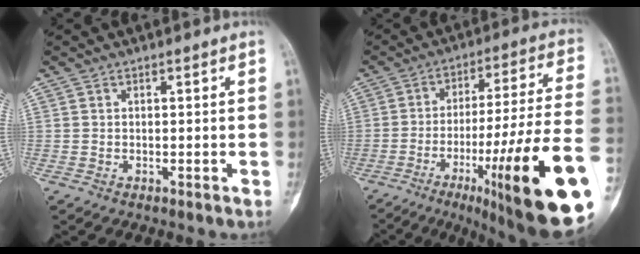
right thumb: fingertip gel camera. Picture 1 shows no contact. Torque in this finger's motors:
{"motor_torque": [3.25, 1.76, 1.46, -1.31, 0.55]}